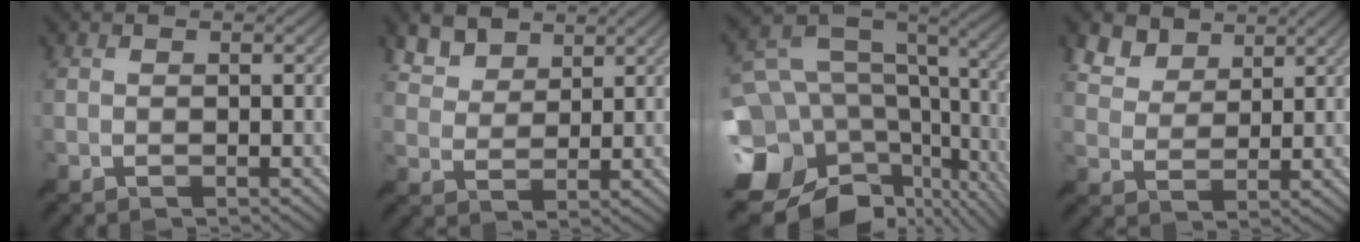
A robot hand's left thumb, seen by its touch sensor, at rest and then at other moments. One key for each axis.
{"total": 5.4, "fx": 4.2, "fy": 2.4, "fz": 2.3, "tx": -0.059, "ty": 0.006, "tz": 0.089}
{"total": 18.5, "fx": -5.4, "fy": 13.6, "fz": 11.3, "tx": -0.251, "ty": -0.004, "tz": -0.057}
{"total": 5.6, "fx": 4.3, "fy": 2.9, "fz": 2.3, "tx": -0.061, "ty": 0.002, "tz": 0.085}